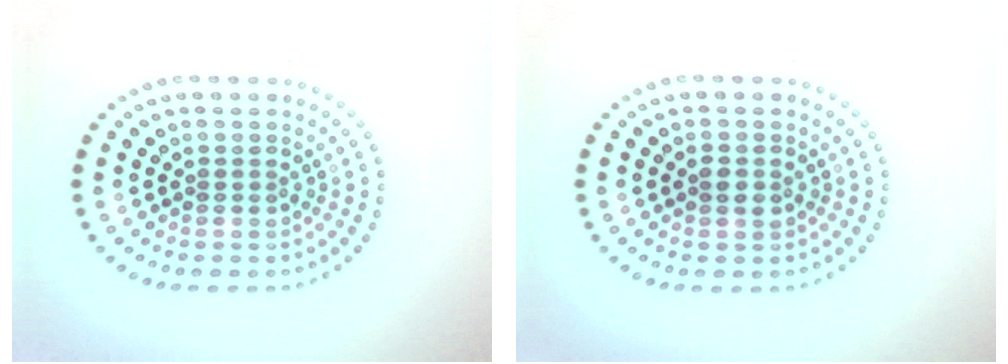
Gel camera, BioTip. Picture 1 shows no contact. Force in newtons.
{"total": 1.0, "press": 0.9, "slide": 0.2}